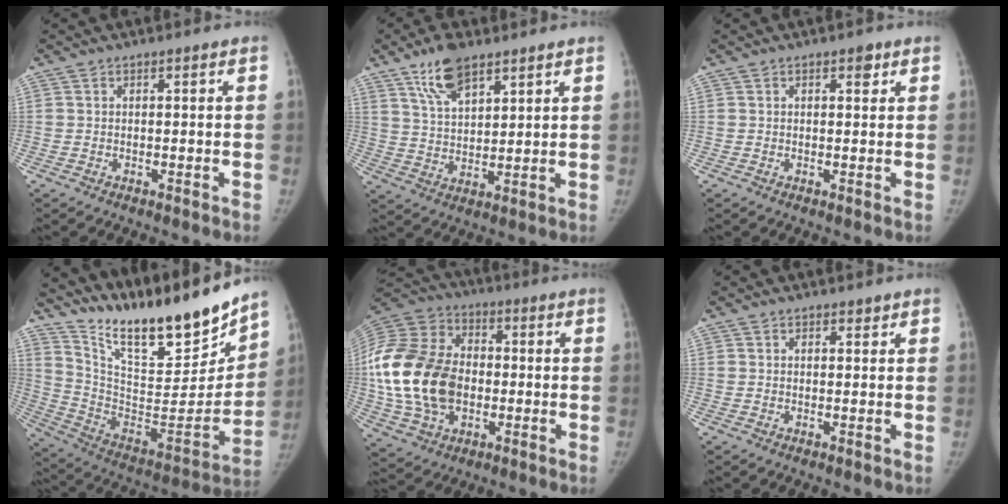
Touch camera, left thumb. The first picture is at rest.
{"total": 9.1, "force": [6.1, 3.9, 5.5], "torque": [-0.088, -0.029, 0.118]}
{"total": 1.8, "force": [1.1, 1.0, 1.1], "torque": [-0.004, -0.003, 0.013]}
{"total": 25.8, "force": [21.4, 5.4, 13.4], "torque": [-0.184, -0.116, 0.354]}
{"total": 23.3, "force": [-1.8, 16.5, 16.4], "torque": [-0.339, 0.015, -0.028]}
{"total": 1.0, "force": [0.8, 0.5, 0.1], "torque": [0.004, -0.006, 0.010]}